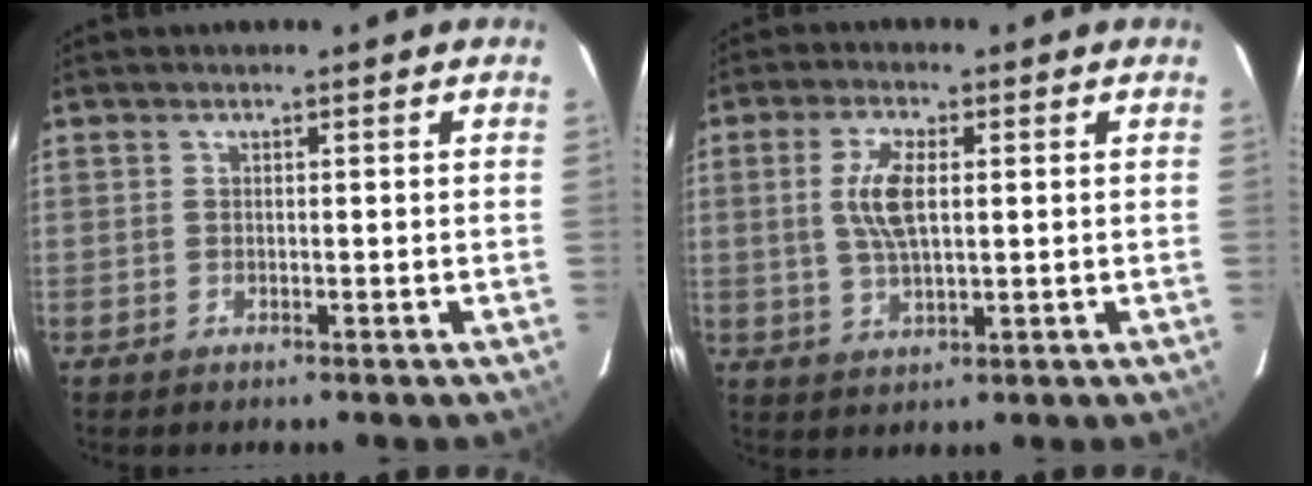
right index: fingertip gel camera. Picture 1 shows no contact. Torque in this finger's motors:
{"motor_torque": [0.48, 0.26, 0.23, 0.09]}